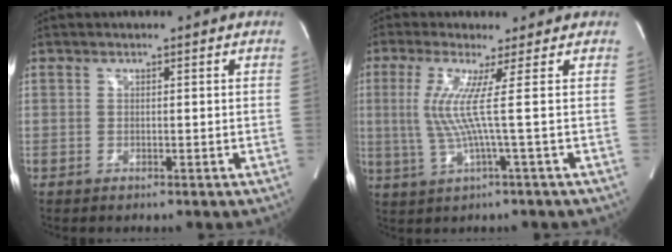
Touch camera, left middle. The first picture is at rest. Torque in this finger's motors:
{"motor_torque": [0.35, -0.21, 0.62, 0.19]}